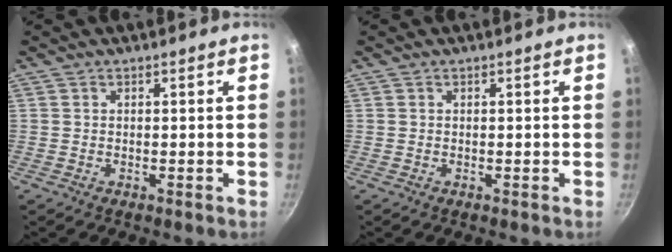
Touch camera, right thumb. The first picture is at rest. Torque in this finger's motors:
{"motor_torque": [0.00, 0.00, -0.28, 0.30, 0.01]}